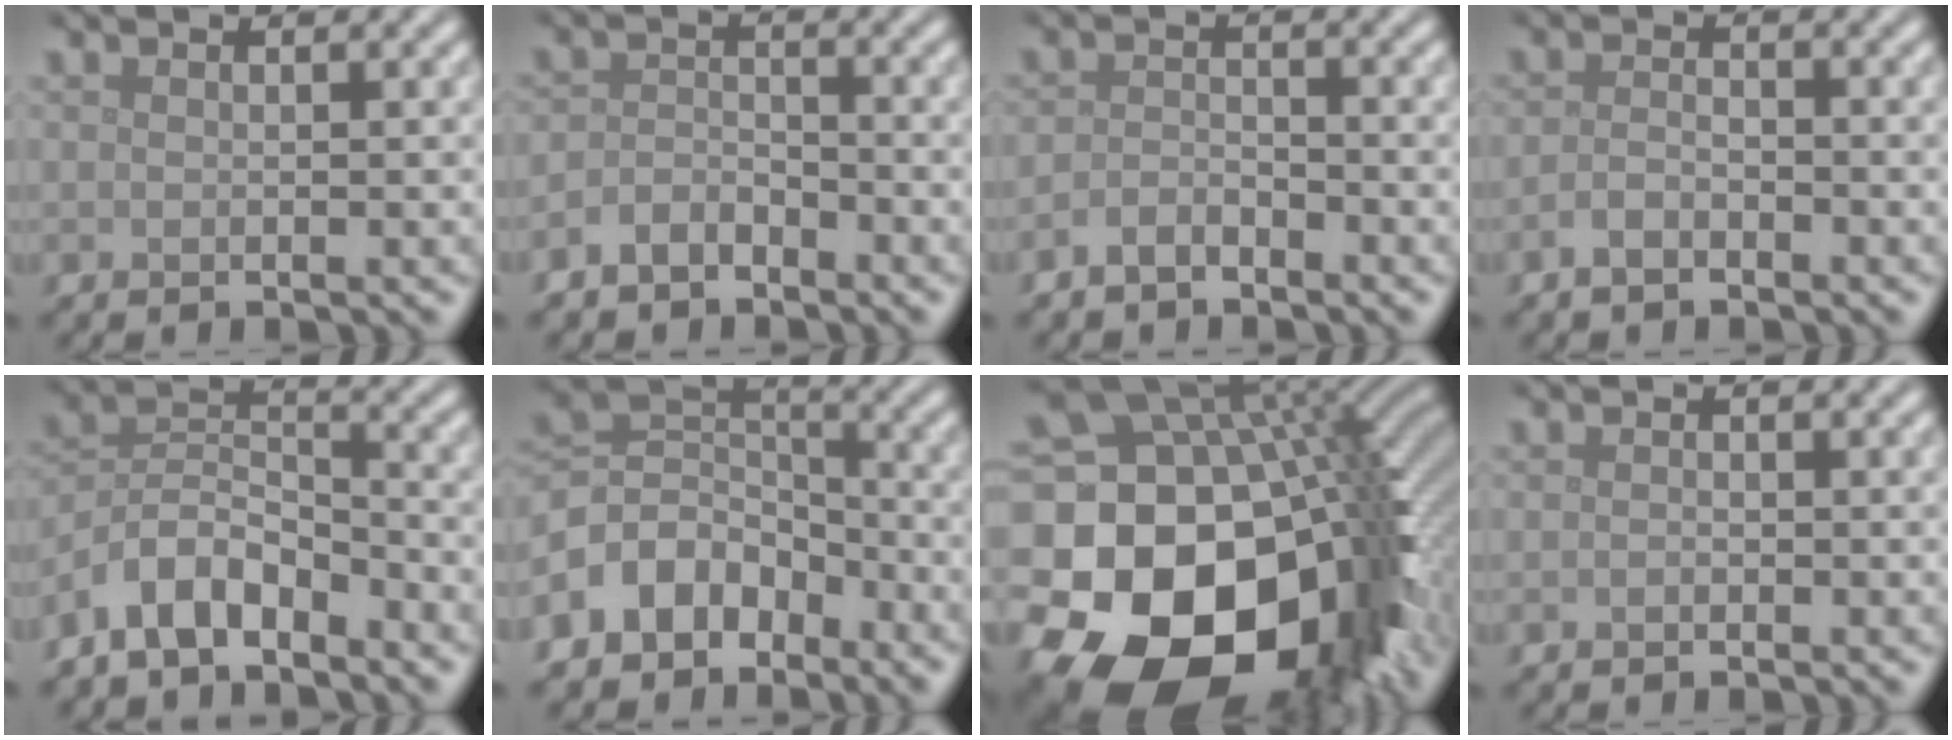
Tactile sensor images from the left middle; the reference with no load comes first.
{"total": 2.2, "force": [-1.7, 1.2, 0.8], "torque": [-0.016, 0.007, -0.039]}
{"total": 1.8, "force": [-1.4, 0.8, 0.8], "torque": [-0.017, 0.004, -0.032]}
{"total": 1.5, "force": [-1.1, 0.6, 0.9], "torque": [-0.021, 0.002, -0.025]}
{"total": 5.5, "force": [-4.1, 2.5, 2.6], "torque": [-0.047, 0.004, -0.090]}
{"total": 6.6, "force": [-3.9, 4.7, 2.4], "torque": [-0.039, 0.006, -0.093]}
{"total": 21.8, "force": [-5.8, 15.3, 14.4], "torque": [-0.269, -0.033, -0.074]}
{"total": 0.6, "force": [-0.2, 0.4, 0.4], "torque": [-0.008, -0.001, -0.004]}